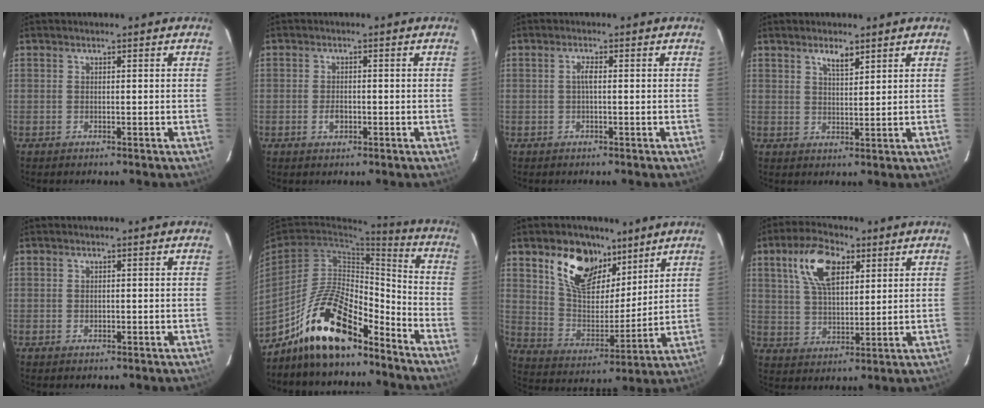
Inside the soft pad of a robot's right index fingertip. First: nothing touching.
{"total": 2.4, "force": [-0.8, 1.5, 1.8], "torque": [-0.034, 0.000, -0.014]}
{"total": 1.5, "force": [0.0, 0.4, 1.5], "torque": [-0.029, 0.005, -0.003]}
{"total": 3.2, "force": [2.3, 1.0, 2.0], "torque": [-0.032, 0.004, 0.041]}
{"total": 0.8, "force": [0.0, 0.7, 0.3], "torque": [-0.005, 0.000, 0.001]}
{"total": 17.2, "force": [-12.7, 5.7, 10.0], "torque": [-0.194, 0.017, -0.224]}
{"total": 16.5, "force": [10.0, 9.3, 9.2], "torque": [-0.177, 0.016, 0.186]}
{"total": 11.9, "force": [5.3, 6.1, 8.6], "torque": [-0.159, 0.025, 0.098]}